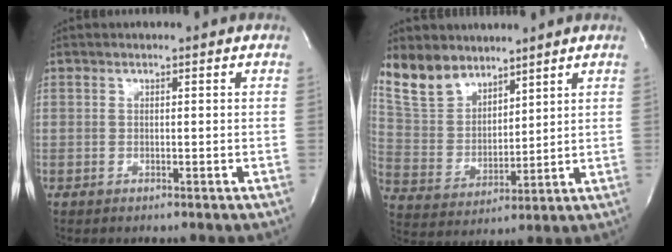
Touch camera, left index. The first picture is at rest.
{"total": 10.7, "force": [8.8, 5.3, 2.9], "torque": [-0.071, 0.013, 0.189]}